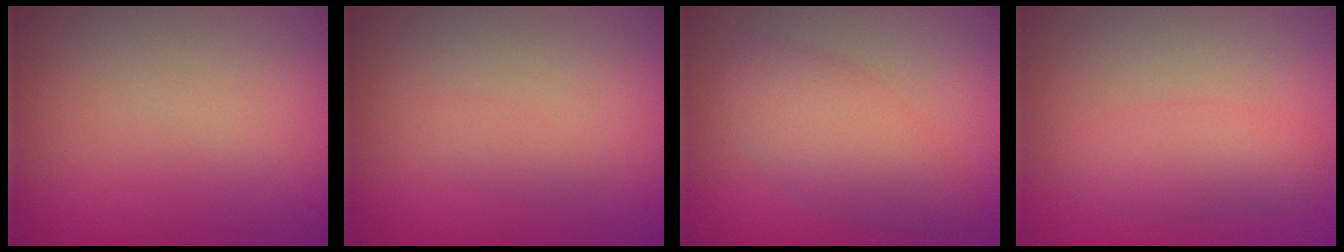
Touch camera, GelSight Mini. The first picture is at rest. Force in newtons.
{"total": 0.9, "press": 0.9, "slide": 0.0}
{"total": 4.9, "press": 4.9, "slide": 0.0}
{"total": 2.7, "press": 2.7, "slide": 0.0}